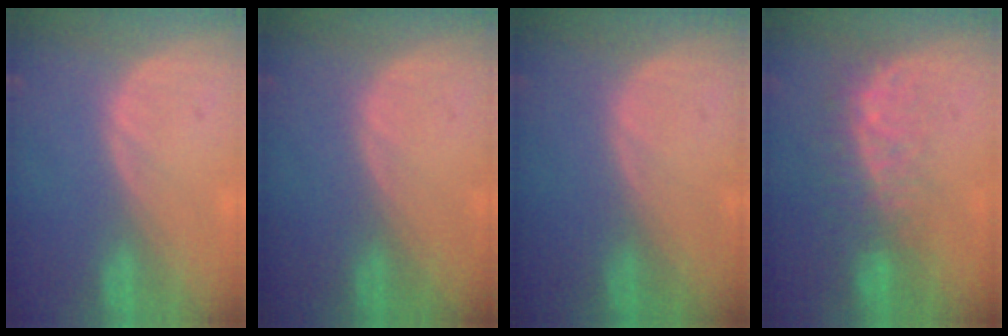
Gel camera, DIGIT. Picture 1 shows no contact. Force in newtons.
{"total": 0.0}
{"total": 0.0}
{"total": 8.3, "press": 7.3, "slide": 3.9}